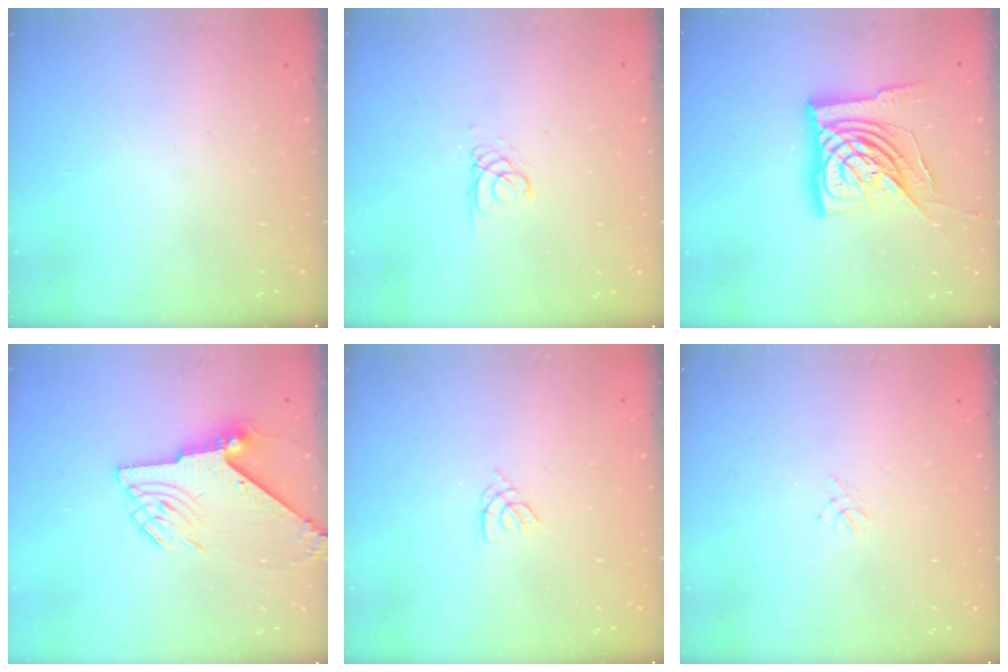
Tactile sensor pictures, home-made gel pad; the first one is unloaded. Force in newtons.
{"total": 1.3, "press": 1.3, "slide": 0.1}
{"total": 21.1, "press": 21.0, "slide": 2.2}
{"total": 9.6, "press": 9.5, "slide": 1.0}
{"total": 1.1, "press": 1.0, "slide": 0.3}
{"total": 1.5, "press": 1.4, "slide": 0.4}